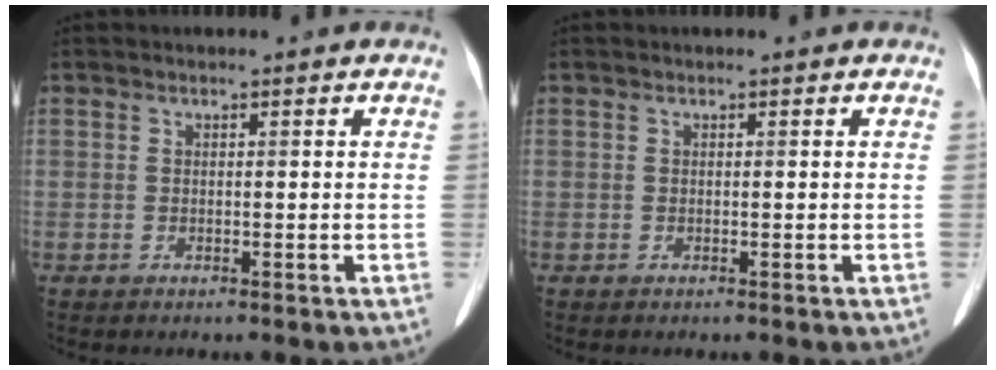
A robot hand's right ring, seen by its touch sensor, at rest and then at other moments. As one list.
[{"total": 0.0}]